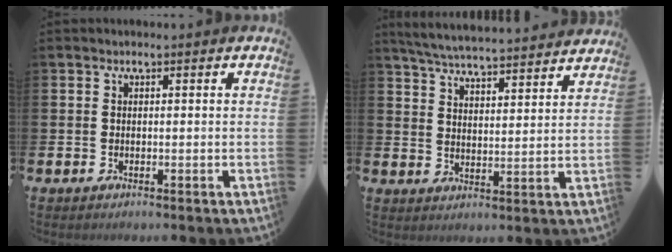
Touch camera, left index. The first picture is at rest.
{"total": 5.8, "force": [5.7, 0.1, 0.9], "torque": [-0.043, -0.040, 0.100]}